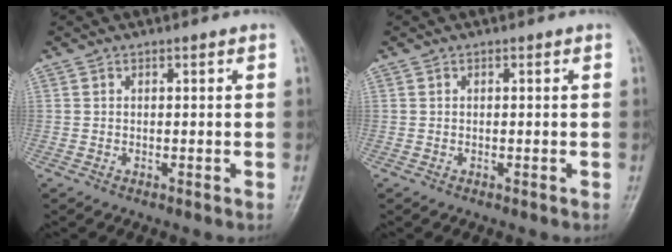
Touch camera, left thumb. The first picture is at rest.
{"total": 0.0}